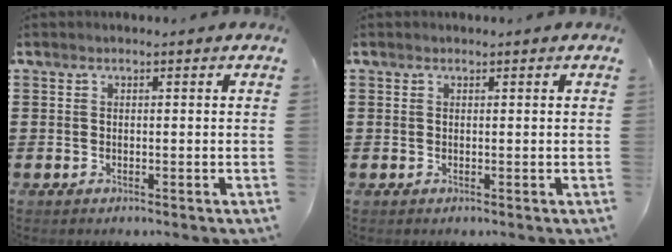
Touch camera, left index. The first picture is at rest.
{"total": 0.0}